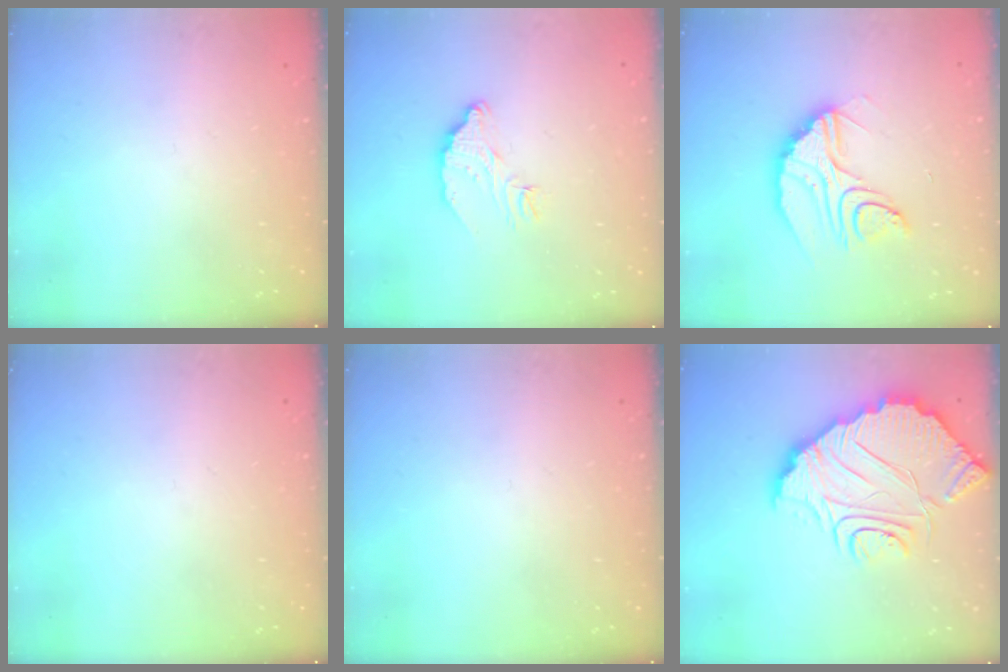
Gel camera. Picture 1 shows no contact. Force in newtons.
{"total": 8.4, "press": 8.3, "slide": 0.7}
{"total": 12.2, "press": 12.1, "slide": 0.9}
{"total": 0.0}
{"total": 0.0}
{"total": 13.9, "press": 13.9, "slide": 1.3}